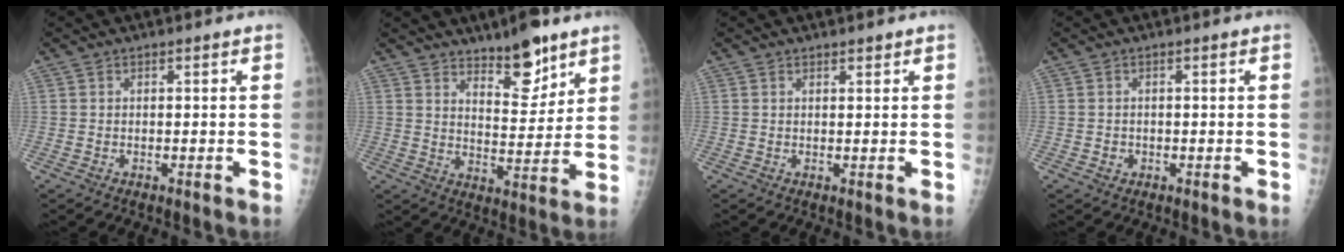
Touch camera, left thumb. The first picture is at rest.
{"total": 10.2, "force": [7.3, 3.8, 6.1], "torque": [-0.066, -0.057, 0.119]}
{"total": 1.0, "force": [0.8, 0.4, 0.4], "torque": [-0.003, -0.005, 0.012]}
{"total": 1.3, "force": [-0.3, 1.2, 0.4], "torque": [-0.002, 0.004, -0.003]}